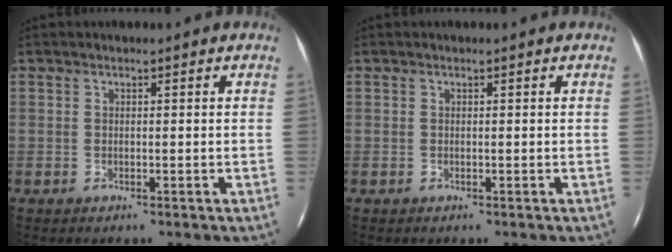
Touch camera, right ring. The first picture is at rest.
{"total": 0.0}